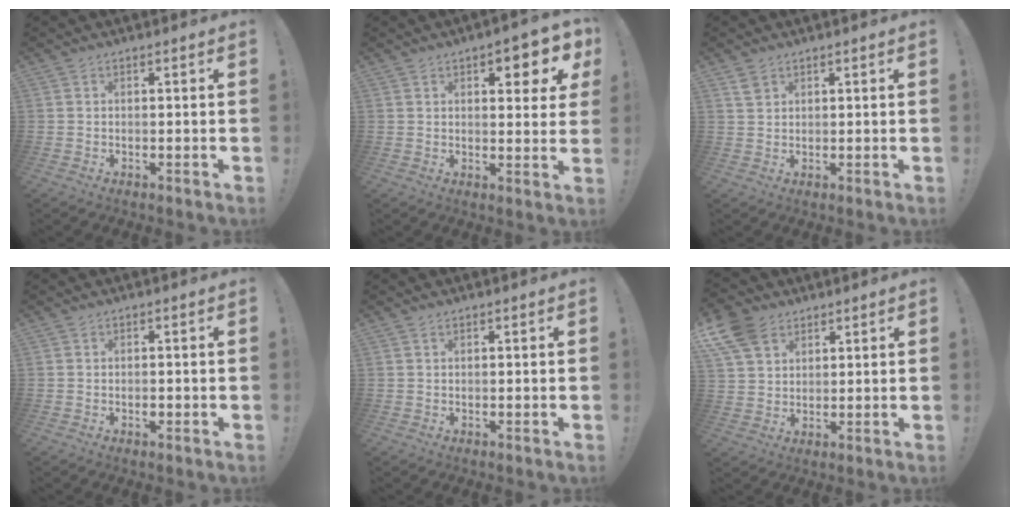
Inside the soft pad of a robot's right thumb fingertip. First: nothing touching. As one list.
[{"total": 6.9, "force": [3.5, 2.3, 5.5], "torque": [-0.059, -0.020, 0.052]}, {"total": 2.4, "force": [1.7, 1.3, 1.0], "torque": [-0.009, -0.009, 0.030]}, {"total": 1.0, "force": [-0.5, 0.6, 0.7], "torque": [-0.010, 0.001, -0.008]}, {"total": 0.5, "force": [0.4, 0.2, 0.2], "torque": [0.004, -0.003, 0.007]}, {"total": 9.7, "force": [5.5, 6.6, 4.5], "torque": [-0.089, -0.025, 0.111]}]